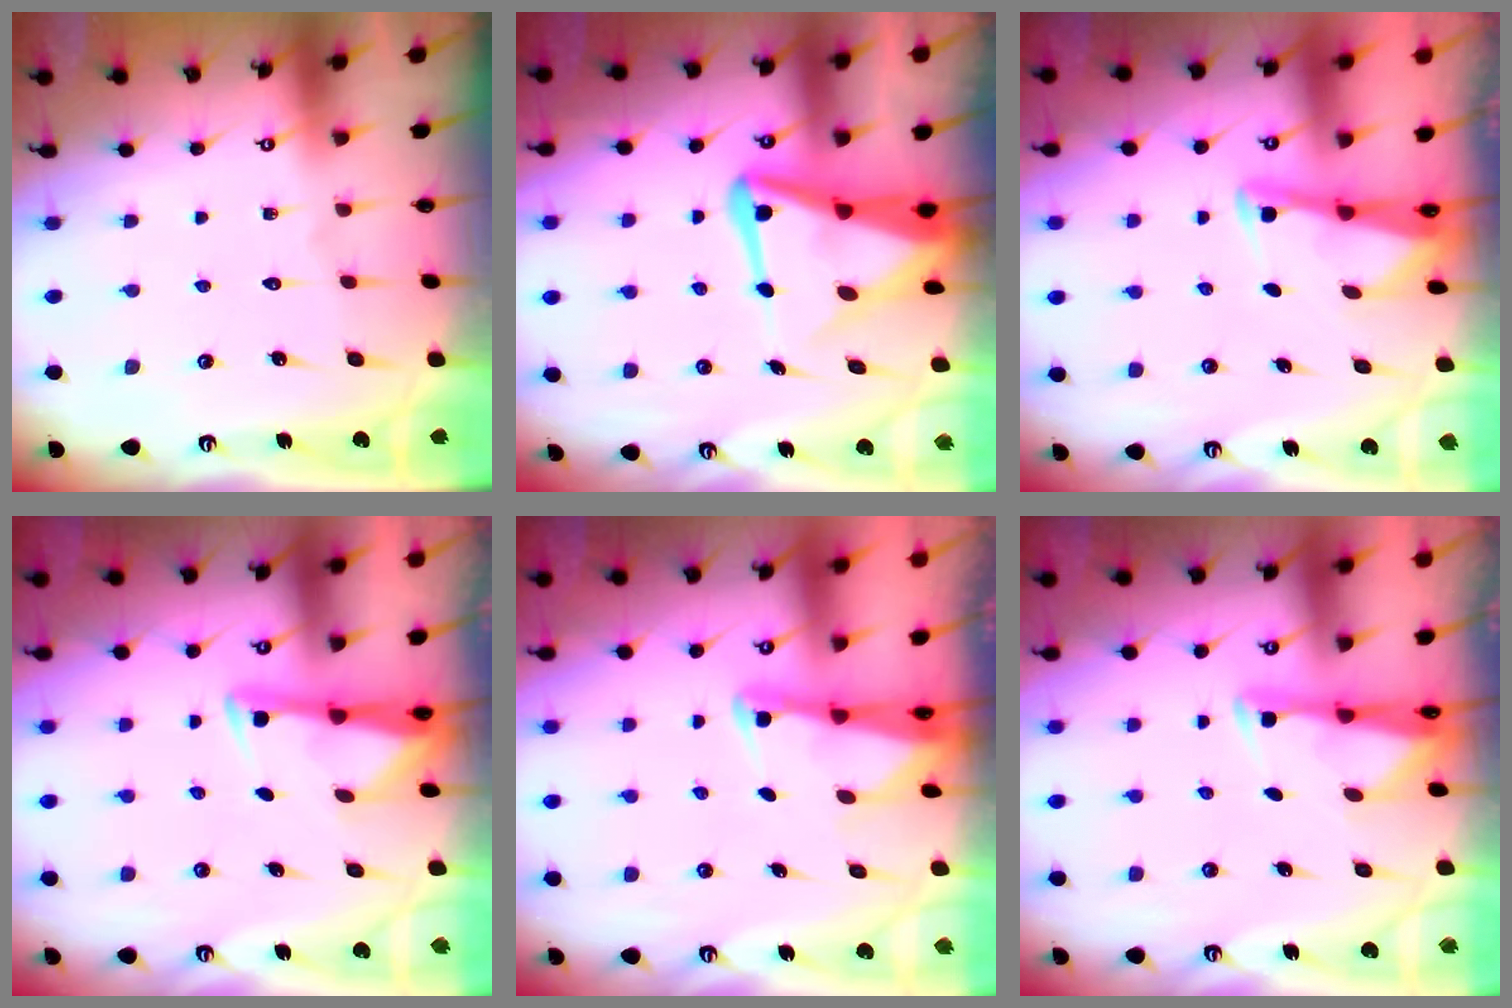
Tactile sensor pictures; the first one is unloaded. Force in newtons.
{"total": 10.1, "press": 10.1, "slide": 1.2}
{"total": 2.8, "press": 2.8, "slide": 0.2}
{"total": 3.3, "press": 3.2, "slide": 0.4}
{"total": 2.4, "press": 2.4, "slide": 0.3}
{"total": 3.0, "press": 2.9, "slide": 0.4}